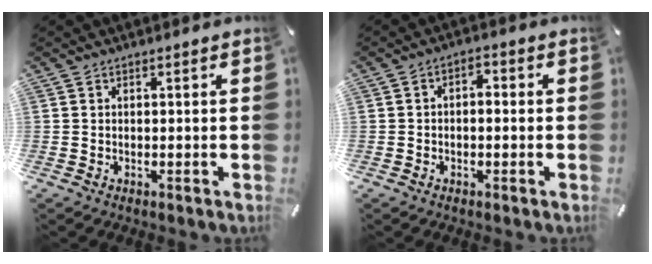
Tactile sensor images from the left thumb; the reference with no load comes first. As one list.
[{"total": 2.6, "force": [-1.3, 1.7, 1.5], "torque": [-0.026, 0.013, -0.027]}]